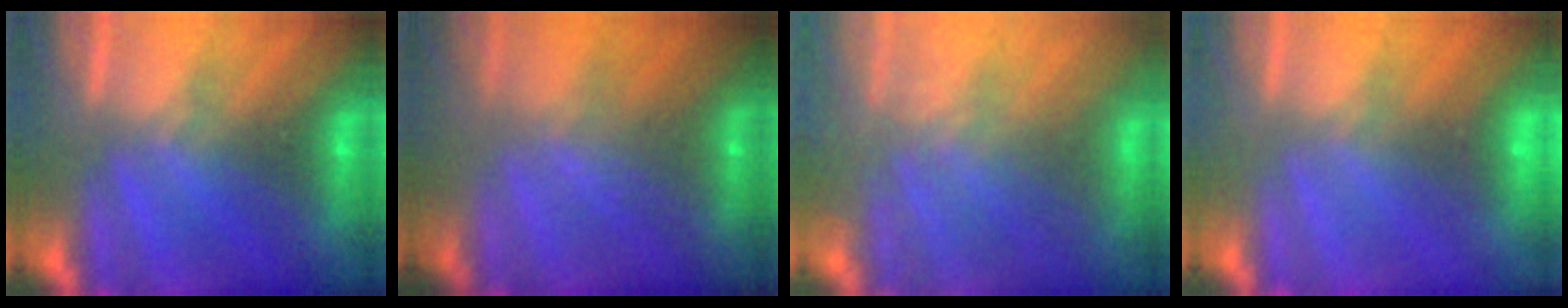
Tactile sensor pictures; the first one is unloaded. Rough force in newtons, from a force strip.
{"total": 2.4}
{"total": 7.5}
{"total": 1.9}